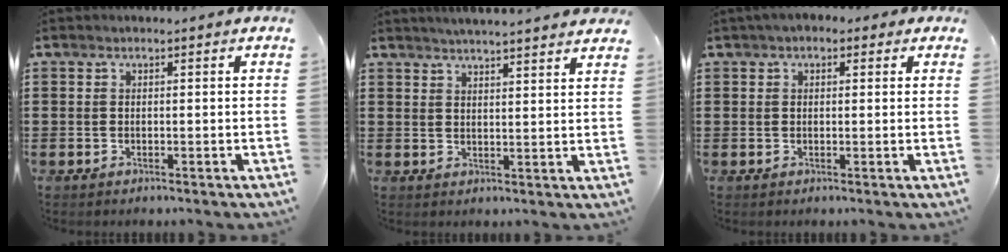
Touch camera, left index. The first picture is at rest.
{"total": 3.3, "force": [3.2, -0.7, 0.5], "torque": [-0.019, -0.013, 0.057]}
{"total": 1.9, "force": [0.8, 1.3, 1.1], "torque": [-0.026, 0.009, 0.013]}